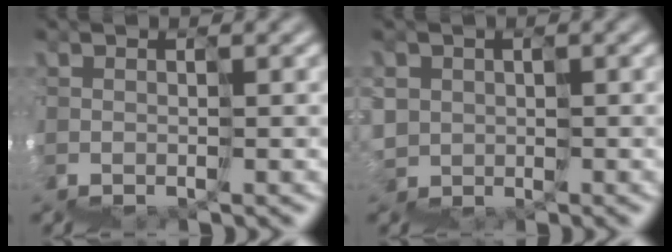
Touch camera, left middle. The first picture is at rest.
{"total": 3.0, "force": [1.4, 1.7, -2.0], "torque": [0.027, 0.021, 0.023]}